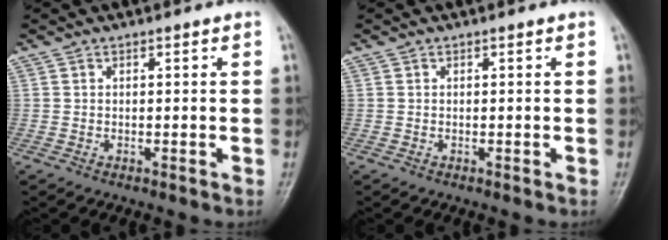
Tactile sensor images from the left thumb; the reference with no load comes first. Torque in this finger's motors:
{"motor_torque": [-0.03, 0.03, 0.04, -0.08, 0.00]}